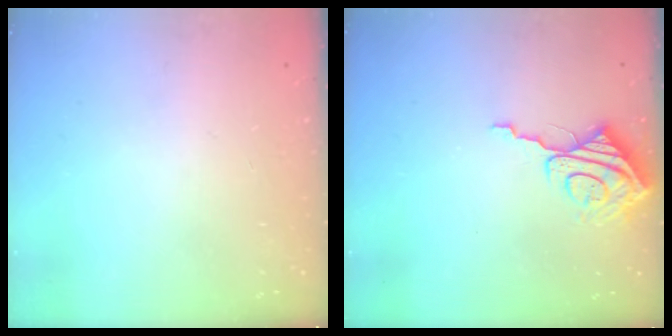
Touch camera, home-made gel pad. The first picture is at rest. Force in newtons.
{"total": 9.1, "press": 9.0, "slide": 1.0}